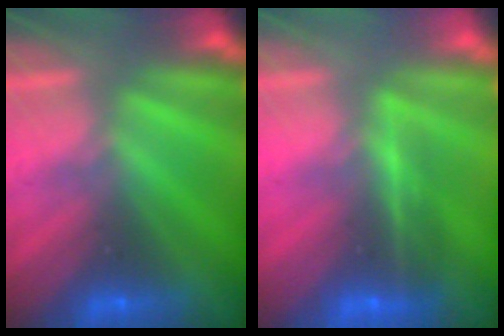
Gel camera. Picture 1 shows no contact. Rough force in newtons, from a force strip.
{"total": 1.7}